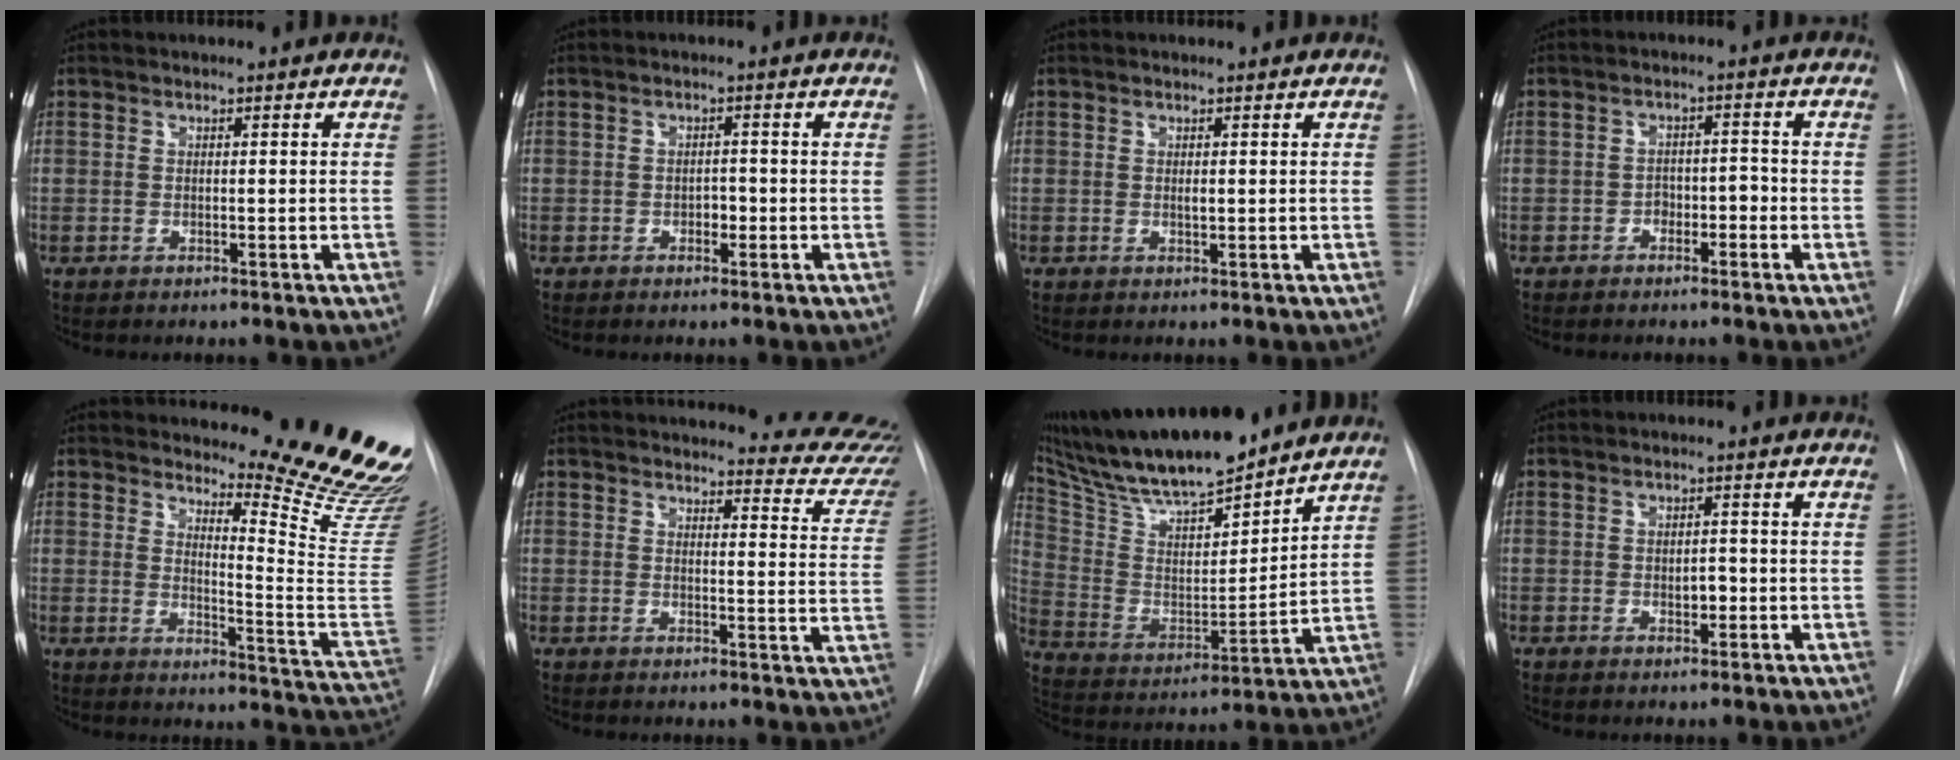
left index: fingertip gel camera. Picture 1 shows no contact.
{"total": 1.6, "force": [-0.6, 1.0, 1.0], "torque": [-0.013, 0.004, -0.009]}
{"total": 0.6, "force": [0.2, 0.3, 0.5], "torque": [-0.011, -0.002, 0.003]}
{"total": 2.7, "force": [-1.4, 1.7, 1.7], "torque": [-0.016, 0.013, -0.020]}
{"total": 19.1, "force": [17.4, 0.8, 7.9], "torque": [-0.097, -0.147, 0.203]}
{"total": 18.2, "force": [17.6, 3.2, 3.3], "torque": [-0.011, -0.070, 0.174]}
{"total": 21.5, "force": [18.3, 3.6, 10.7], "torque": [-0.197, 0.004, 0.319]}
{"total": 2.0, "force": [-0.4, 1.2, 1.5], "torque": [-0.020, 0.002, -0.004]}